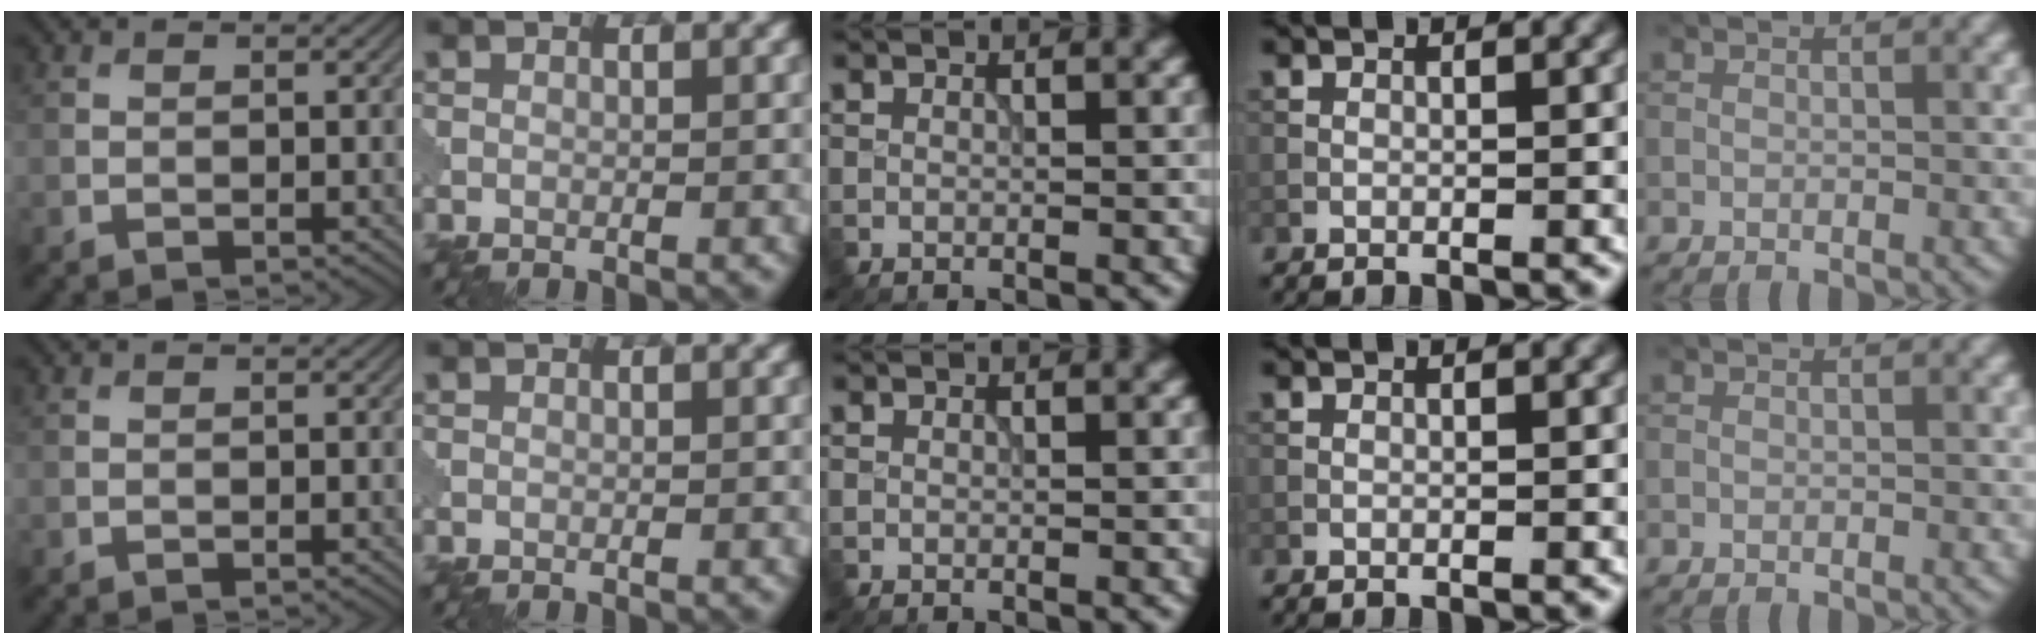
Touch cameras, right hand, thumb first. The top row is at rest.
{}